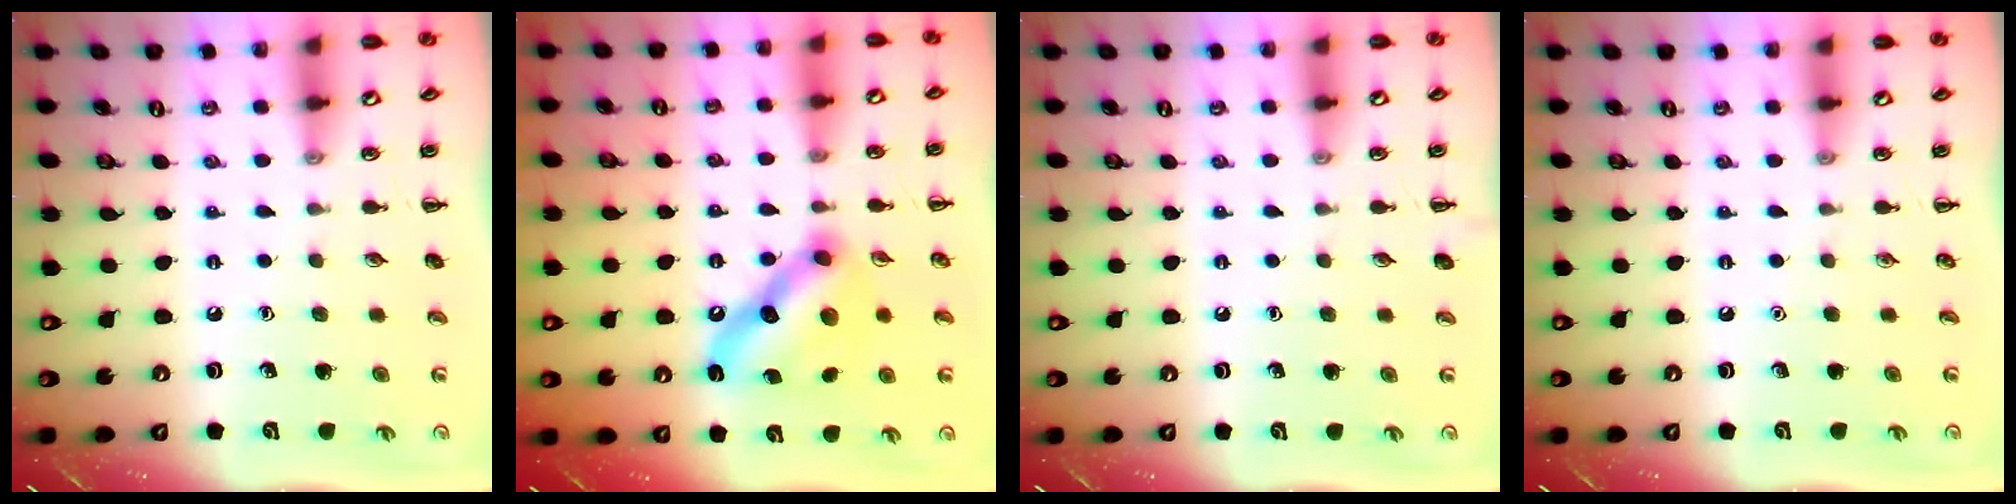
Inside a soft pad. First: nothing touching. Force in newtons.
{"total": 13.8, "press": 13.7, "slide": 1.3}
{"total": 0.0}
{"total": 0.0}